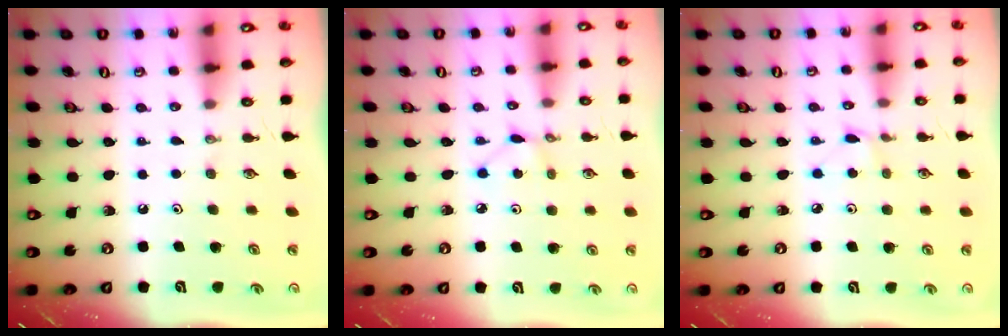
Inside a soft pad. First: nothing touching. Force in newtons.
{"total": 2.1, "press": 2.1, "slide": 0.3}
{"total": 2.8, "press": 2.7, "slide": 0.4}